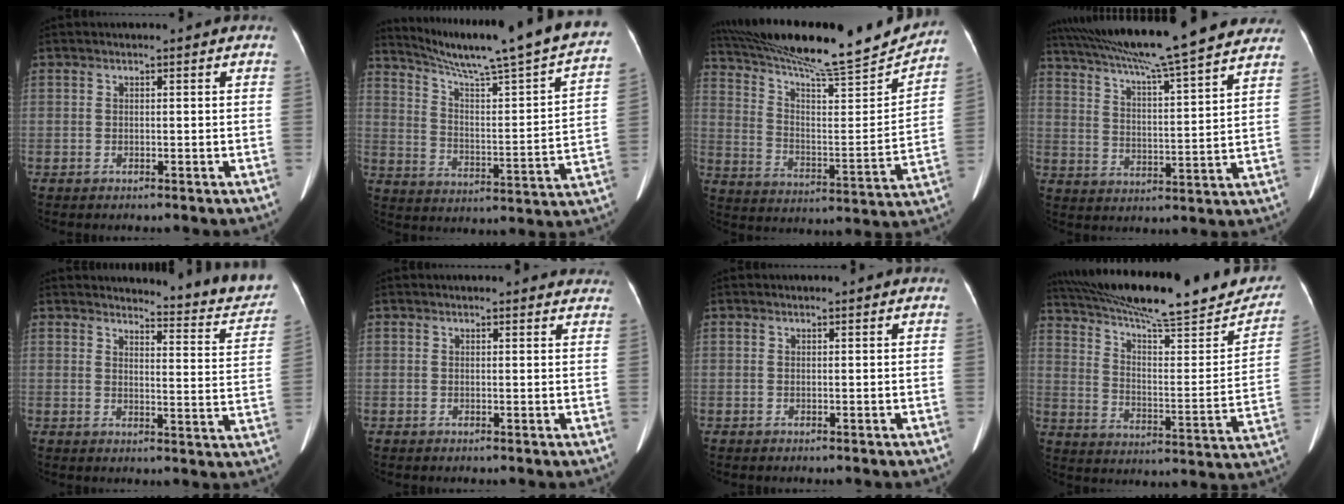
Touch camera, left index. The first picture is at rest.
{"total": 26.7, "force": [23.0, 0.2, 13.6], "torque": [-0.217, -0.058, 0.312]}
{"total": 23.7, "force": [21.7, 1.1, 9.6], "torque": [-0.171, -0.032, 0.322]}
{"total": 25.0, "force": [21.6, 0.9, 12.6], "torque": [-0.215, 0.015, 0.310]}
{"total": 12.2, "force": [11.9, 0.7, 2.6], "torque": [-0.019, -0.068, 0.122]}
{"total": 10.2, "force": [9.6, 2.3, 2.7], "torque": [-0.008, 0.010, 0.090]}
{"total": 1.1, "force": [1.1, 0.0, 0.3], "torque": [-0.007, 0.010, 0.016]}
{"total": 27.6, "force": [23.5, 4.3, 13.9], "torque": [-0.221, -0.014, 0.326]}